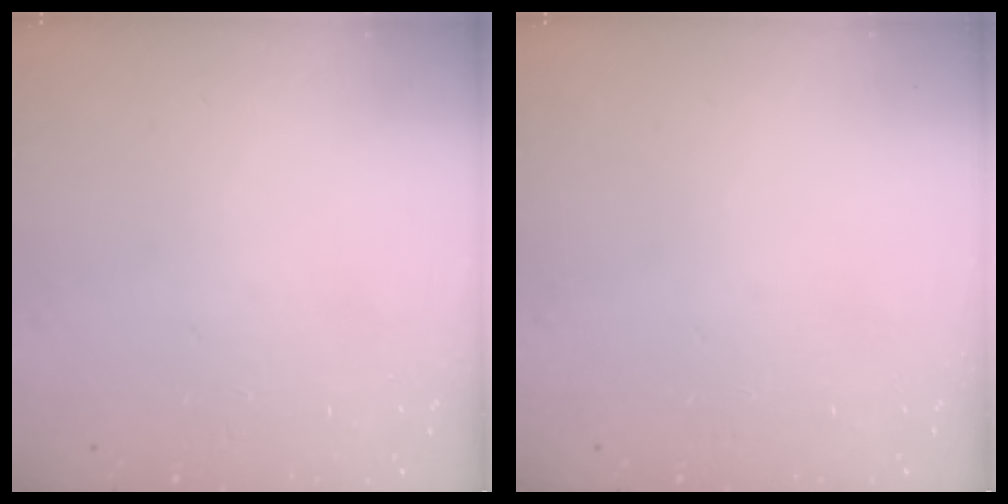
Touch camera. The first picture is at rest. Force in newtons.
{"total": 0.0}